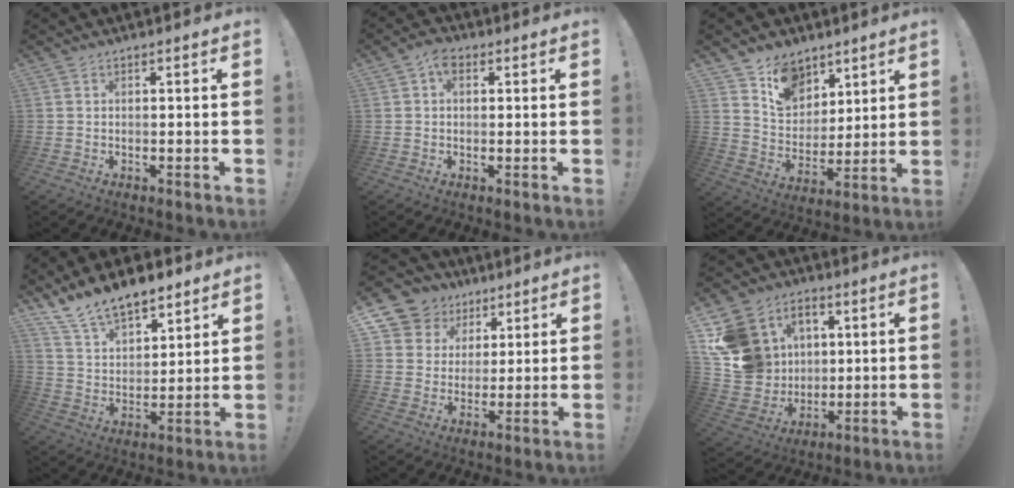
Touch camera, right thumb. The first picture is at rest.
{"total": 4.3, "force": [1.3, 2.9, 2.9], "torque": [-0.043, 0.002, 0.023]}
{"total": 12.2, "force": [8.1, 8.5, 3.1], "torque": [-0.043, -0.061, 0.159]}
{"total": 13.2, "force": [10.9, 5.6, 4.8], "torque": [-0.097, -0.079, 0.204]}
{"total": 10.4, "force": [5.3, 8.6, 2.1], "torque": [-0.035, -0.038, 0.112]}
{"total": 15.8, "force": [4.3, 14.5, 4.6], "torque": [-0.077, -0.013, 0.115]}